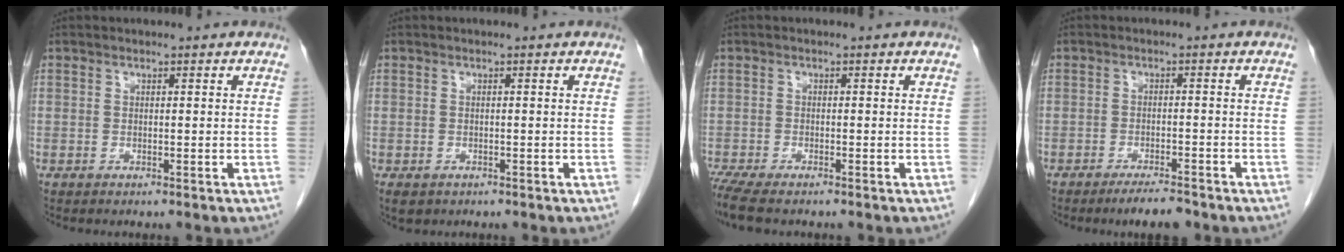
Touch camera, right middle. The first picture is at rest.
{"total": 2.9, "force": [-1.9, 2.0, 1.1], "torque": [-0.014, -0.002, -0.024]}
{"total": 5.6, "force": [-4.5, 1.1, 3.1], "torque": [-0.056, -0.015, -0.076]}
{"total": 4.2, "force": [-3.4, 0.6, 2.4], "torque": [-0.038, -0.004, -0.054]}